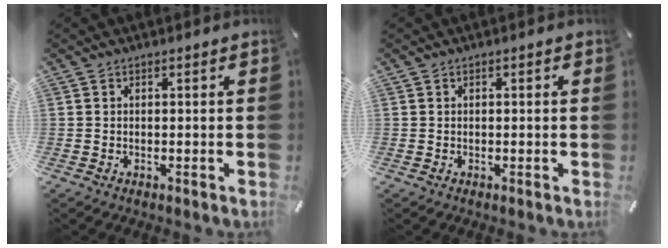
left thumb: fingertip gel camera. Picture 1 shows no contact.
{"total": 0.0}